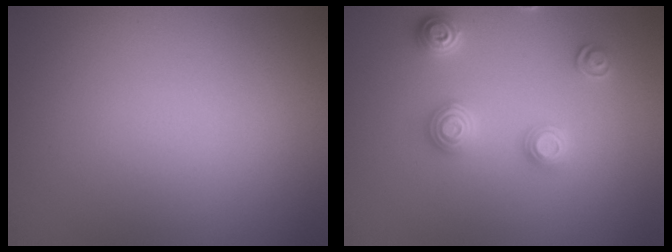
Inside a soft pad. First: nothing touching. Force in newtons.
{"total": 2.9, "press": 2.9, "slide": 0.2}